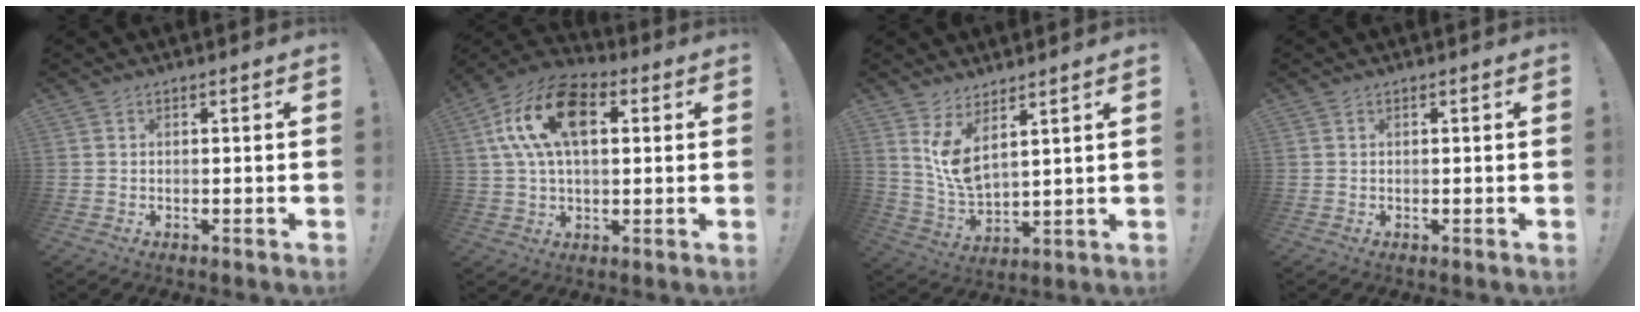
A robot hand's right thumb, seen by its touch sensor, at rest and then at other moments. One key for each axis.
{"total": 17.7, "fx": 5.3, "fy": 10.0, "fz": 13.7, "tx": -0.259, "ty": 0.001, "tz": 0.091}
{"total": 8.8, "fx": 5.7, "fy": 3.1, "fz": 5.9, "tx": -0.116, "ty": -0.040, "tz": 0.108}
{"total": 0.0}